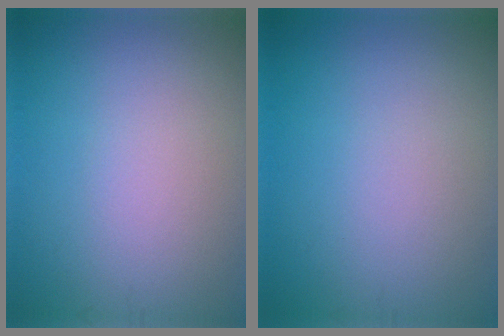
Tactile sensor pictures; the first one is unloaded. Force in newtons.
{"total": 0.0}